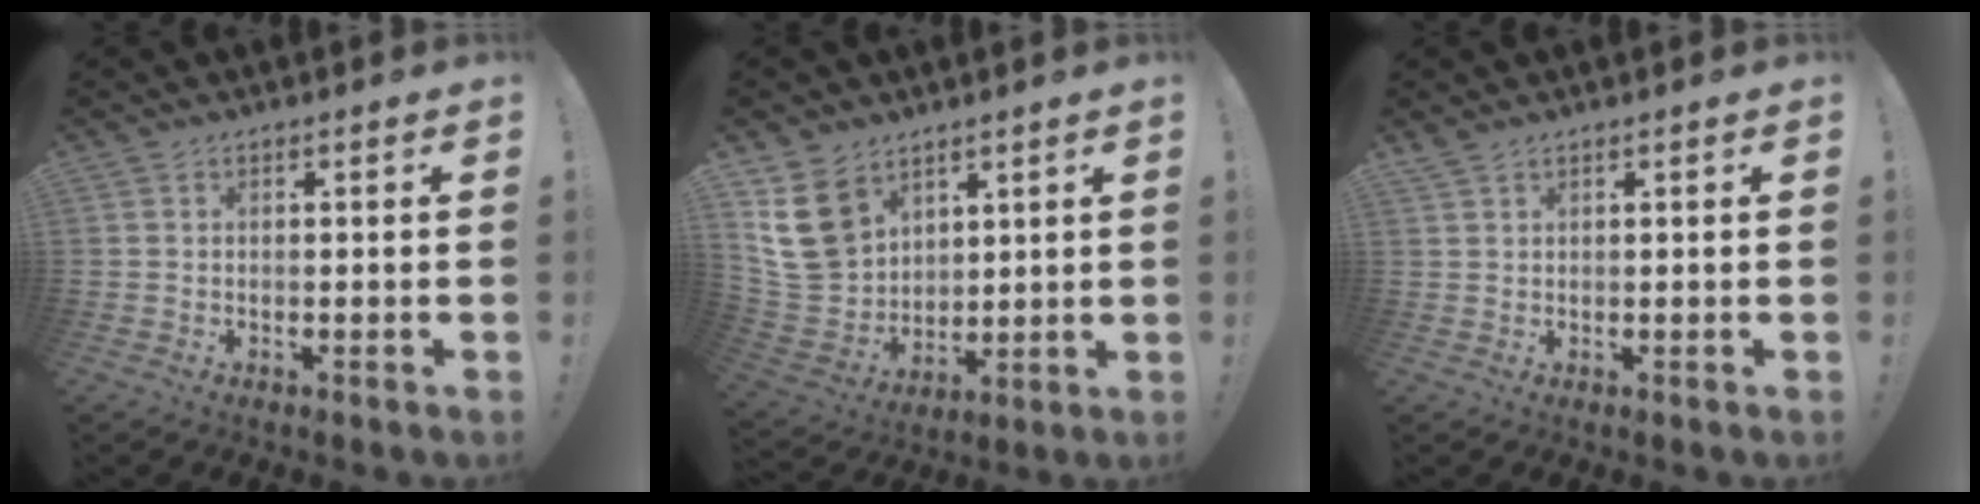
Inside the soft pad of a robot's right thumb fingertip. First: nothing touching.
{"total": 15.7, "force": [8.4, 11.4, 6.8], "torque": [-0.128, -0.046, 0.166]}
{"total": 1.7, "force": [1.4, 0.5, 0.7], "torque": [-0.012, -0.007, 0.025]}